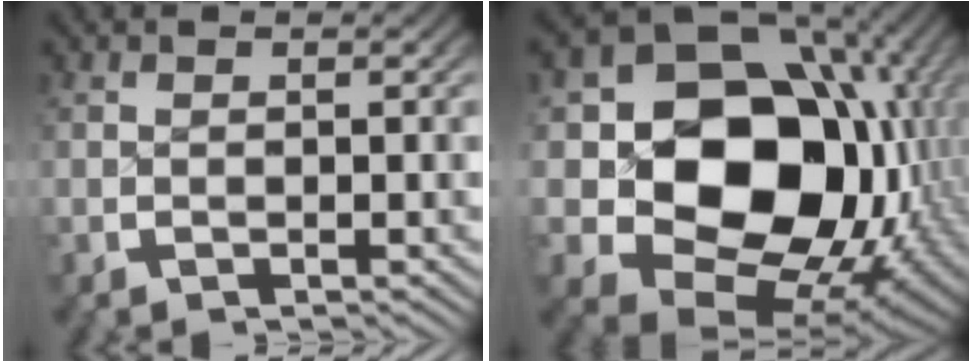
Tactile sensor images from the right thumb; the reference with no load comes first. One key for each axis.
{"total": 24.9, "fx": -1.5, "fy": 18.0, "fz": 17.1, "tx": -0.339, "ty": -0.074, "tz": -0.006}